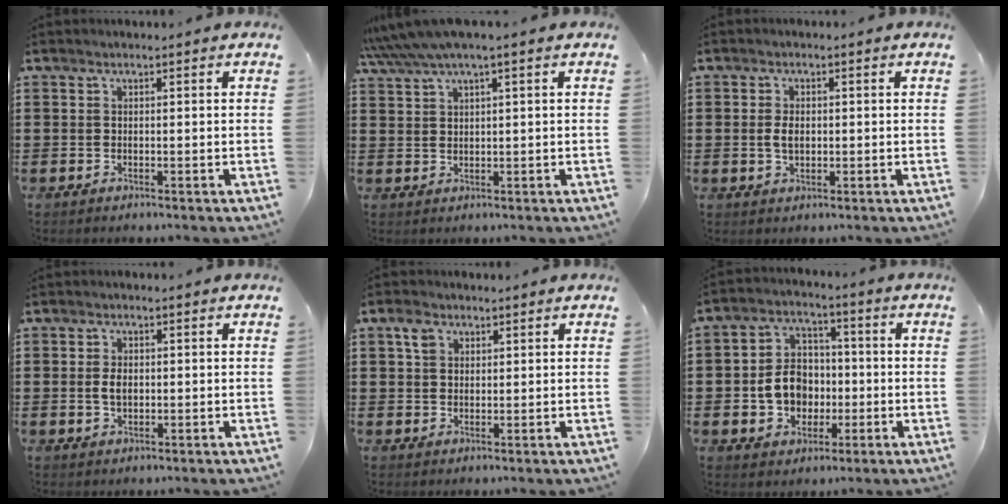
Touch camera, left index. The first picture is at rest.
{"total": 3.3, "force": [2.2, 0.0, 2.5], "torque": [-0.061, -0.003, 0.035]}
{"total": 2.6, "force": [0.1, 1.5, 2.1], "torque": [-0.051, 0.003, -0.002]}
{"total": 2.5, "force": [0.1, 1.5, 2.1], "torque": [-0.043, 0.005, 0.001]}
{"total": 3.0, "force": [1.6, 2.1, 1.4], "torque": [-0.026, 0.005, 0.027]}
{"total": 7.6, "force": [-1.2, 6.5, 3.8], "torque": [-0.088, 0.014, -0.024]}